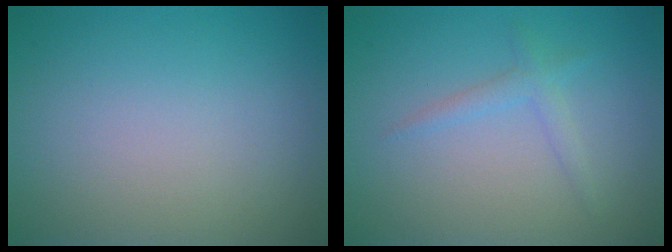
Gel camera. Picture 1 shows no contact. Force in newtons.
{"total": 1.4, "press": 1.4, "slide": 0.0}